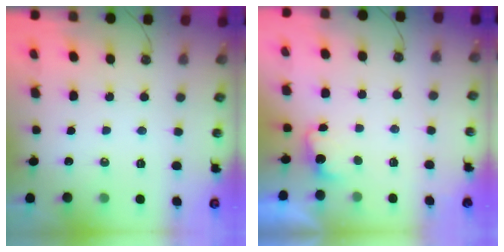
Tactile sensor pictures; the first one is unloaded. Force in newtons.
{"total": 2.8, "press": 2.7, "slide": 0.9}